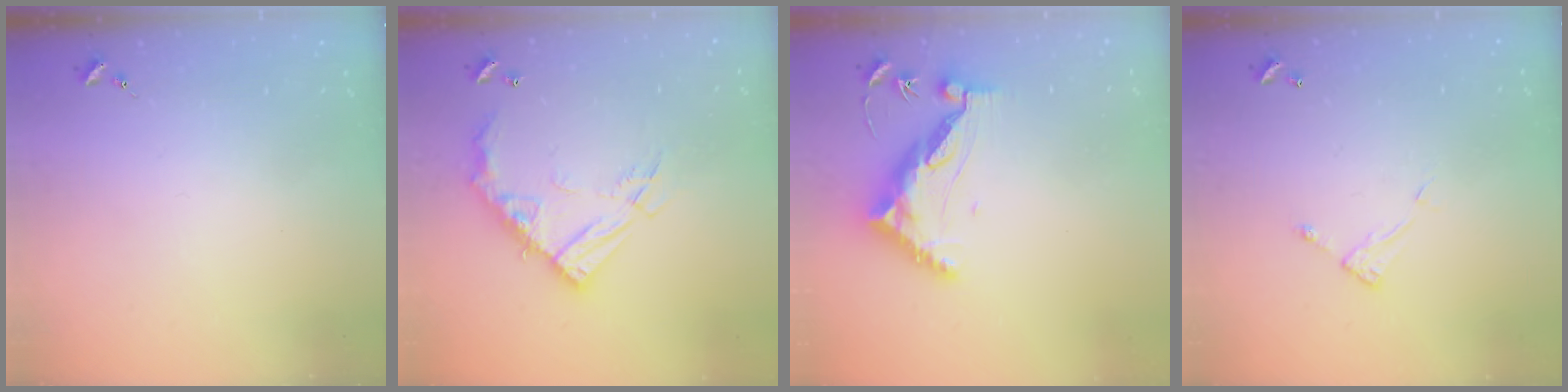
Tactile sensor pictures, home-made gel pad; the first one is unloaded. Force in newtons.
{"total": 17.2, "press": 17.1, "slide": 1.7}
{"total": 10.7, "press": 10.6, "slide": 0.9}
{"total": 5.0, "press": 5.0, "slide": 0.2}